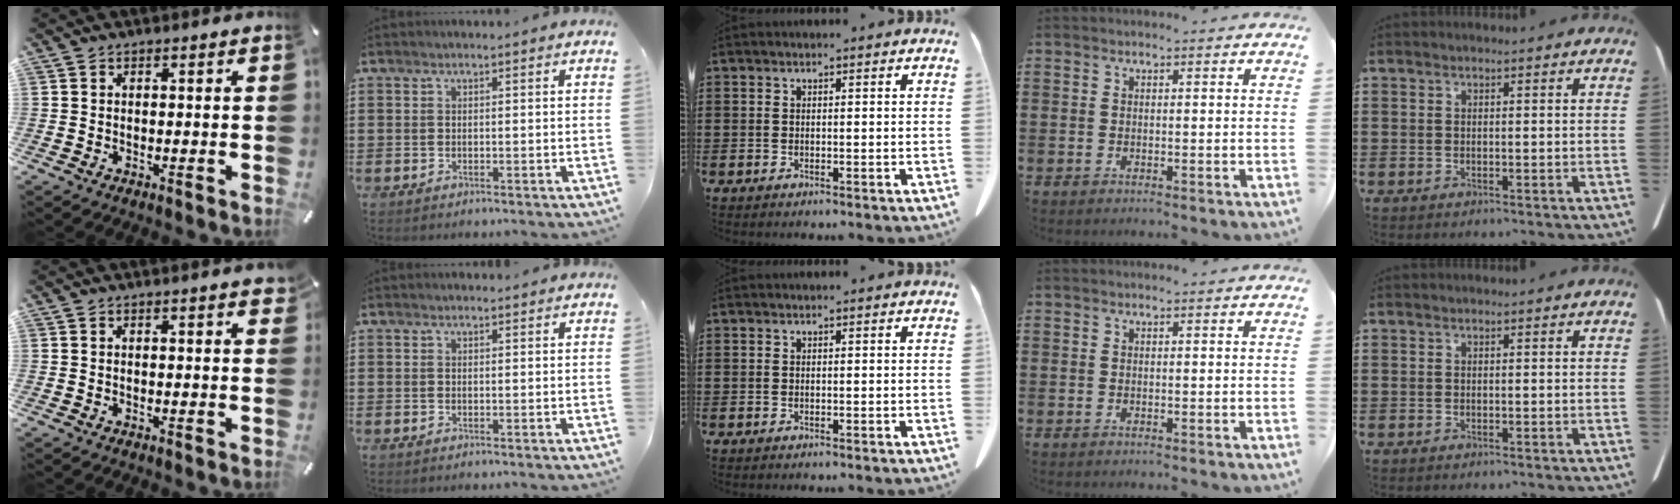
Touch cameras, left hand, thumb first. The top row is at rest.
{"thumb": {"total": 1.5, "force": [0.7, 0.3, 1.3], "torque": [-0.019, 0.000, 0.008]}, "index": {"total": 0.7, "force": [0.7, 0.2, 0.0], "torque": [-0.002, 0.001, 0.014]}}